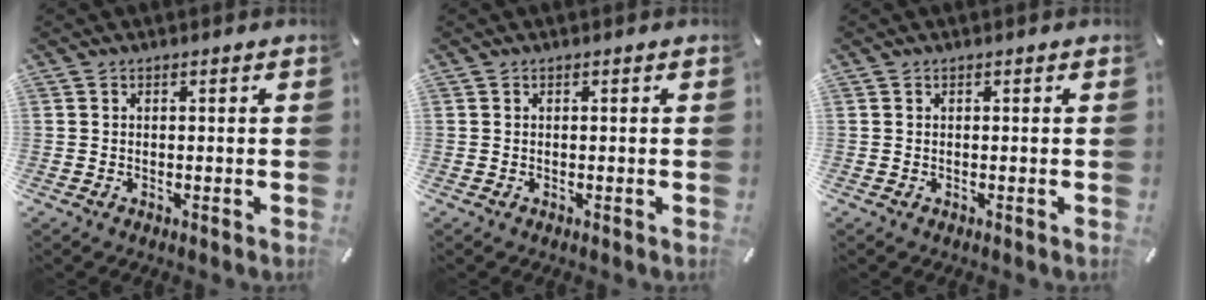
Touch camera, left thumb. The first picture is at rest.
{"total": 0.0}
{"total": 0.0}